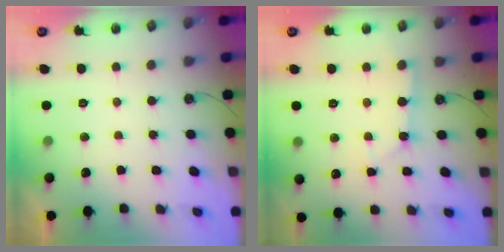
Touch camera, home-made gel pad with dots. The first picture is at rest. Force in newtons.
{"total": 3.0, "press": 3.0, "slide": 0.2}